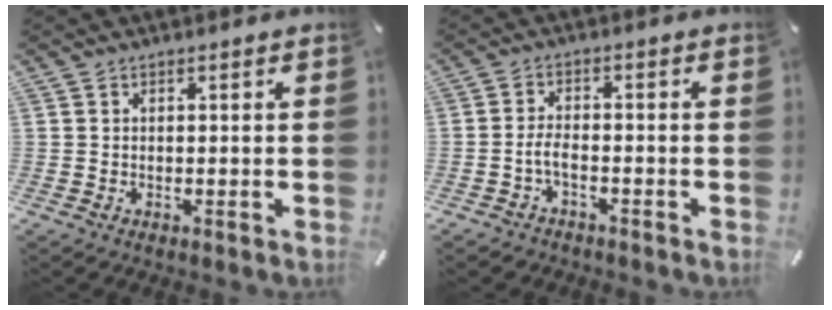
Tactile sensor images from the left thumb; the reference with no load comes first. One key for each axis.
{"total": 3.6, "fx": -1.9, "fy": 1.8, "fz": 2.5, "tx": -0.056, "ty": 0.009, "tz": -0.038}